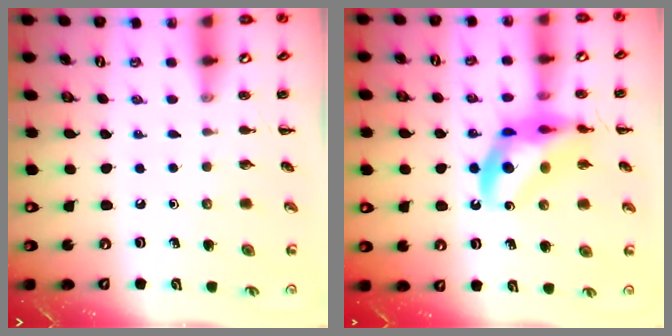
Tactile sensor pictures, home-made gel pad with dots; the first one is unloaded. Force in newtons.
{"total": 14.0, "press": 13.5, "slide": 3.6}